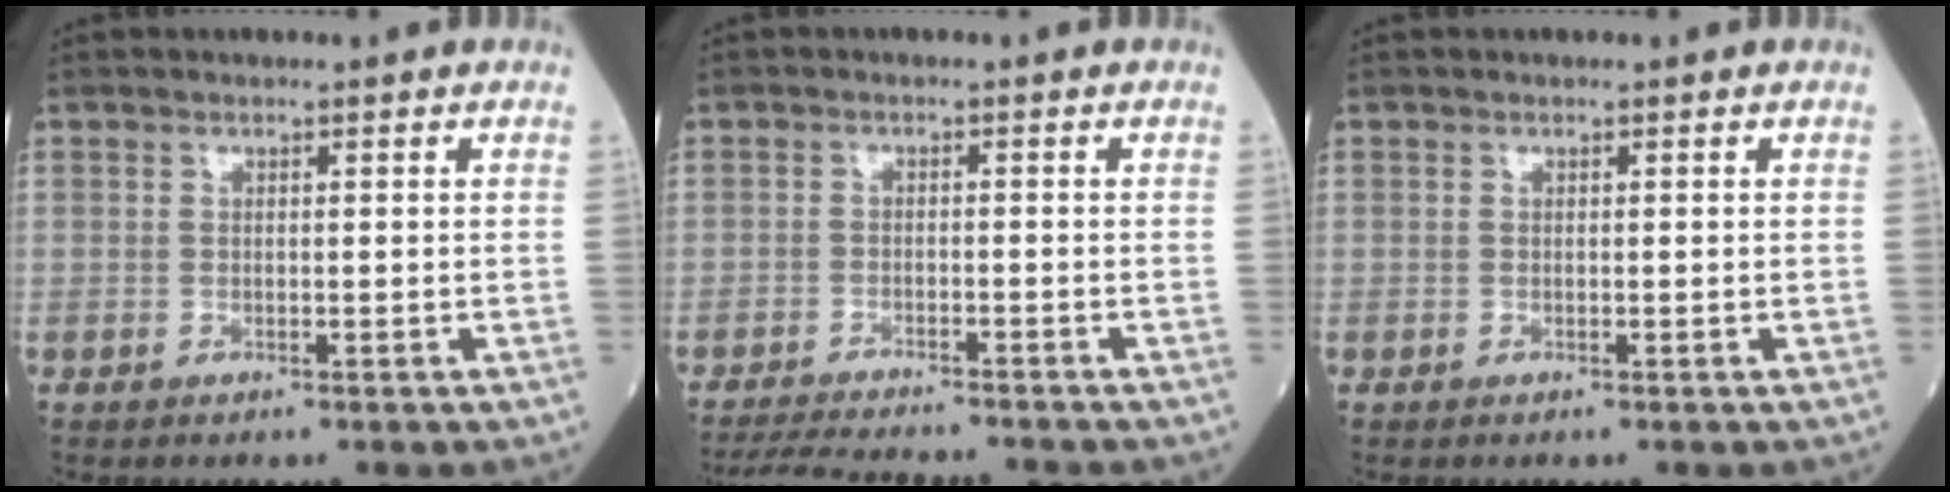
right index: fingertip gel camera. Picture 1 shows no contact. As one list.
[{"total": 8.9, "force": [-8.3, 0.3, 3.0], "torque": [-0.045, -0.014, -0.128]}, {"total": 0.0}]